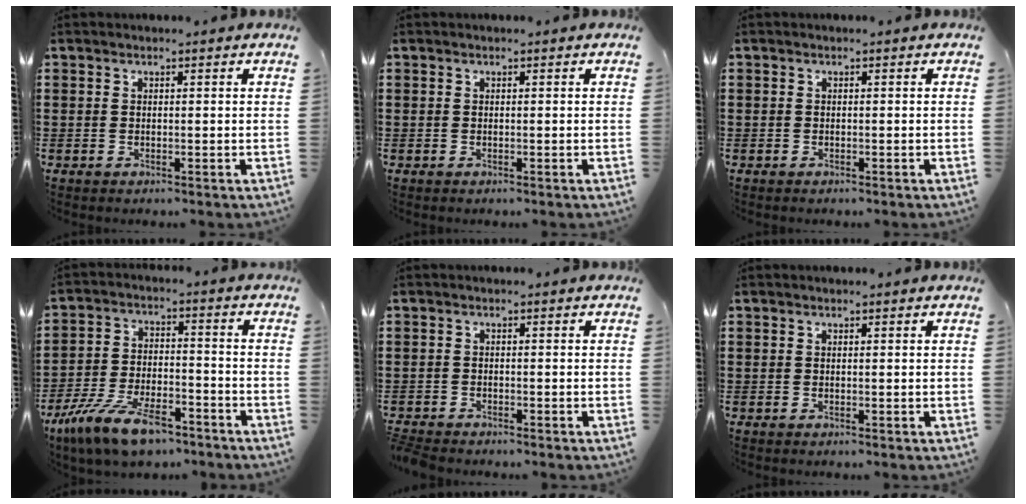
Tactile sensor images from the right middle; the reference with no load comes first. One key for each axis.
{"total": 0.0}
{"total": 0.5, "fx": -0.3, "fy": 0.4, "fz": 0.0, "tx": 0.001, "ty": 0.005, "tz": -0.008}
{"total": 10.6, "fx": -8.2, "fy": 2.8, "fz": 6.2, "tx": -0.135, "ty": 0.014, "tz": -0.159}
{"total": 1.5, "fx": -1.5, "fy": 0.1, "fz": 0.1, "tx": -0.015, "ty": -0.004, "tz": -0.032}
{"total": 0.0}